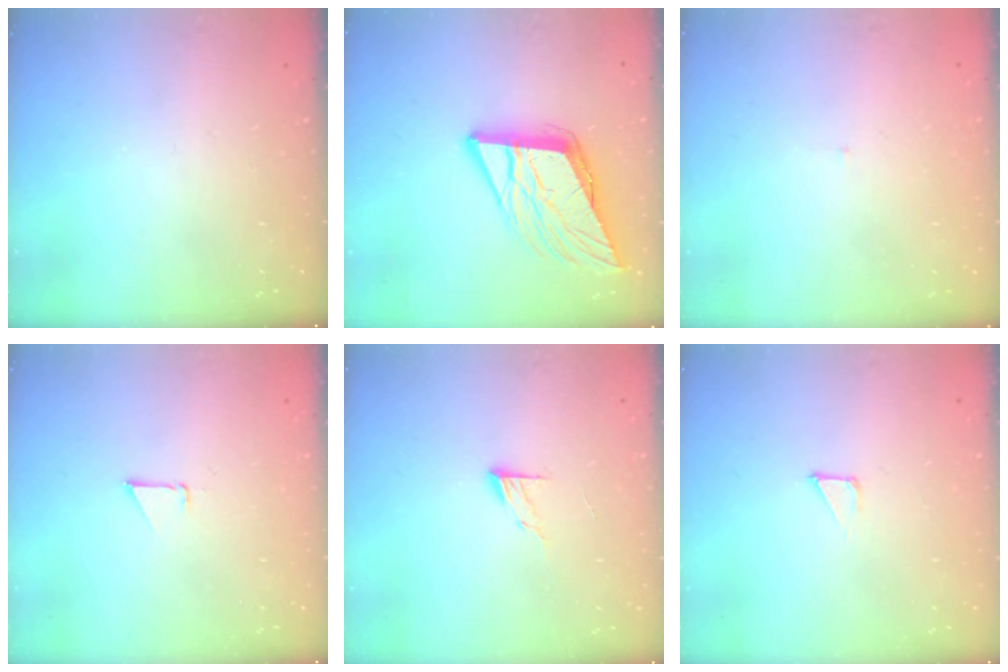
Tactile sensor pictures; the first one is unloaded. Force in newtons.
{"total": 13.2, "press": 13.0, "slide": 2.6}
{"total": 3.0, "press": 3.0, "slide": 0.2}
{"total": 0.8, "press": 0.8, "slide": 0.1}
{"total": 7.9, "press": 7.9, "slide": 0.7}
{"total": 1.3, "press": 1.3, "slide": 0.0}